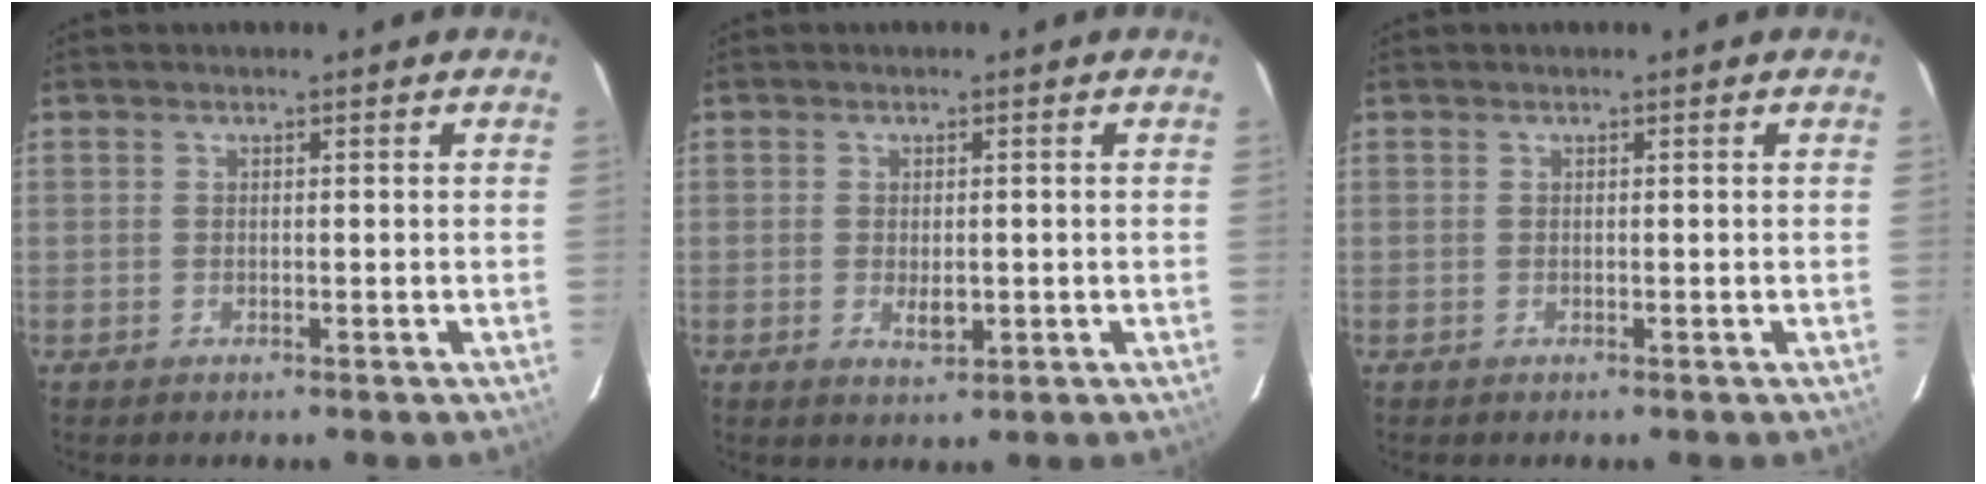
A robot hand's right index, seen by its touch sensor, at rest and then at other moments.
{"total": 3.0, "force": [-0.6, 1.6, 2.4], "torque": [-0.040, -0.007, -0.006]}
{"total": 0.0}